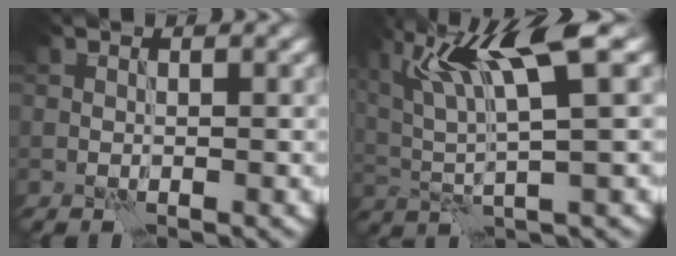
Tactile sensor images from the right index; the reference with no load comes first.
{"total": 8.8, "force": [3.7, 1.7, 7.9], "torque": [-0.150, 0.011, 0.071]}